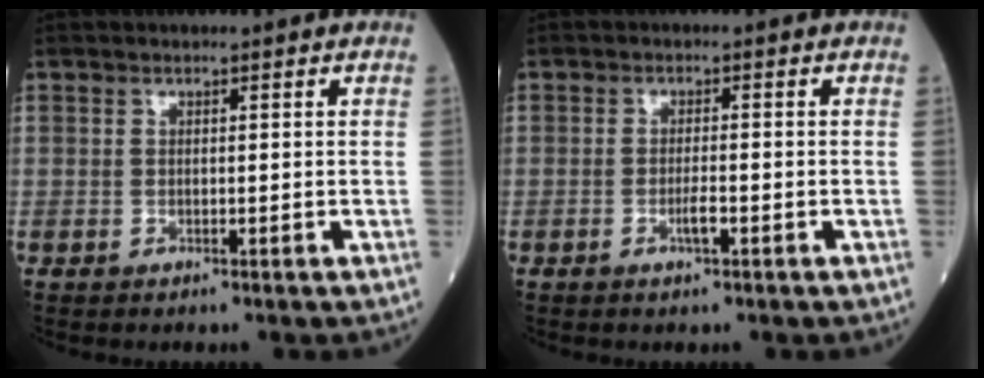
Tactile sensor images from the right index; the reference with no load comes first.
{"total": 1.9, "force": [-0.8, 0.1, 1.7], "torque": [-0.033, -0.001, -0.013]}